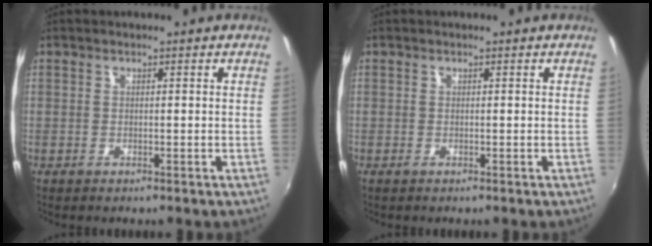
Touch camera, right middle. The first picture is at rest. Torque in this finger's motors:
{"motor_torque": [-0.43, 0.33, -0.05, 0.00]}